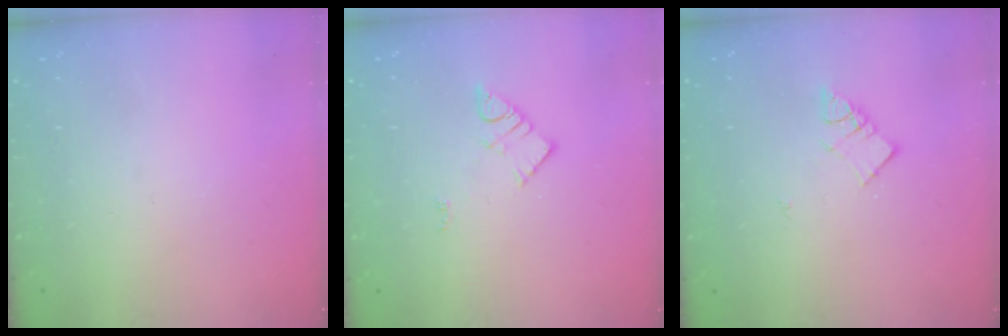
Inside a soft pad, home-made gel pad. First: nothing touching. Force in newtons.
{"total": 4.7, "press": 4.7, "slide": 0.1}
{"total": 5.9, "press": 5.9, "slide": 0.4}